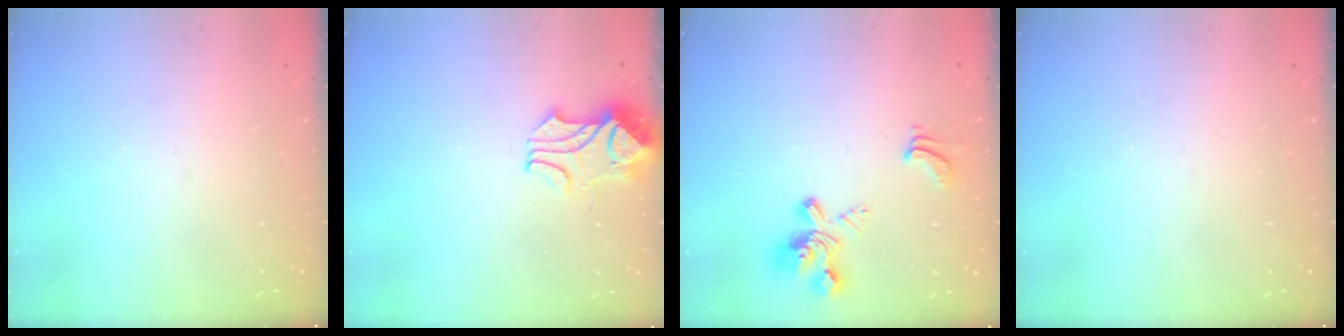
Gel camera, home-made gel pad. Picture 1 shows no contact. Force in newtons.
{"total": 2.1, "press": 2.0, "slide": 0.8}
{"total": 4.5, "press": 4.3, "slide": 1.4}
{"total": 0.0}